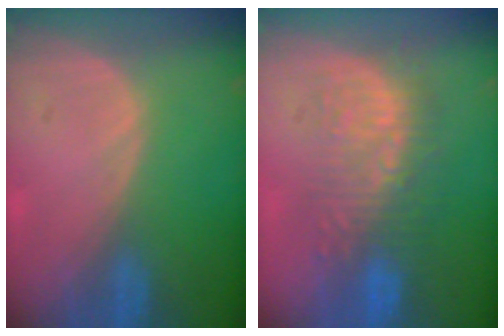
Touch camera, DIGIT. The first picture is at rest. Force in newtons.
{"total": 8.9, "press": 8.7, "slide": 2.0}